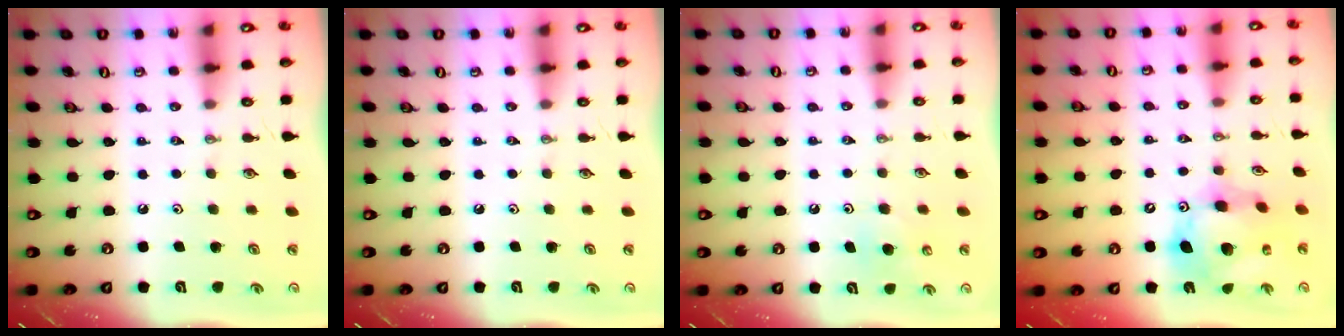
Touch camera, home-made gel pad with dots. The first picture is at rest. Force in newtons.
{"total": 0.0}
{"total": 5.4, "press": 5.4, "slide": 0.5}
{"total": 15.7, "press": 15.6, "slide": 1.4}